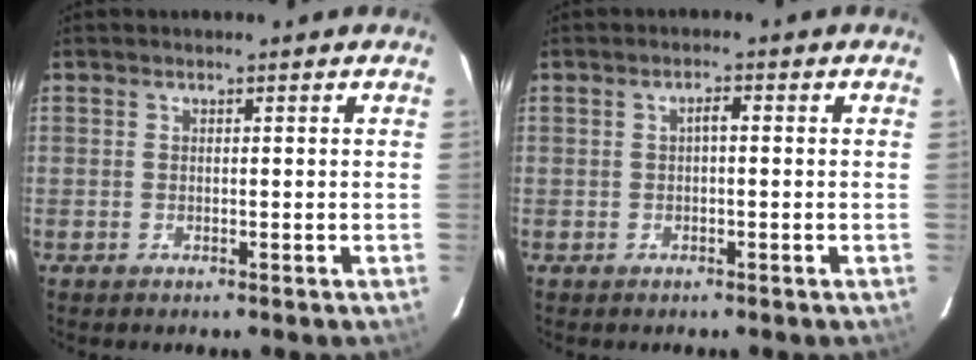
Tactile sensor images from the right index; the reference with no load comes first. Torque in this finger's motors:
{"motor_torque": [0.43, 0.02, 0.17, 0.04]}